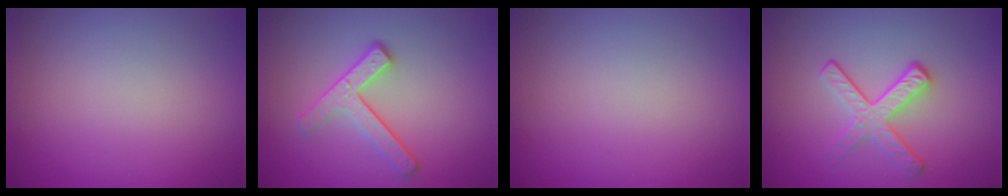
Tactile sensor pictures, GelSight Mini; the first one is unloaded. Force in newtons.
{"total": 3.1, "press": 2.5, "slide": 1.9}
{"total": 0.0}
{"total": 3.1, "press": 2.4, "slide": 1.9}